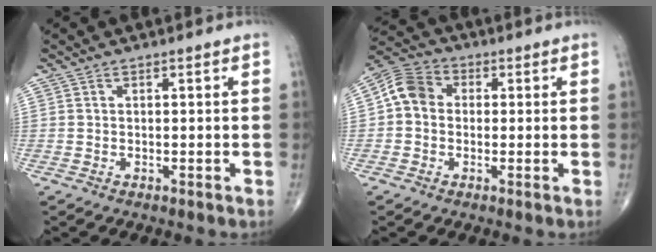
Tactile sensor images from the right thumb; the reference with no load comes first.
{"total": 7.2, "force": [0.1, 5.9, 4.0], "torque": [-0.062, 0.023, -0.012]}